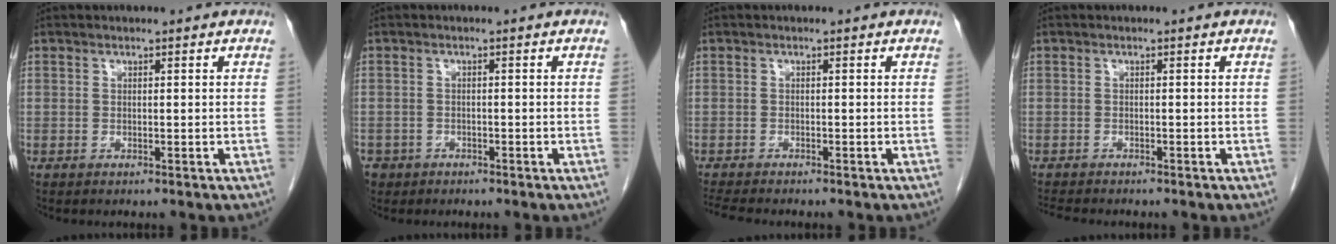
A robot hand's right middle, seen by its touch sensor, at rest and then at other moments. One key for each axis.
{"total": 3.5, "fx": -2.4, "fy": 2.6, "fz": 0.3, "tx": -0.009, "ty": 0.004, "tz": -0.042}
{"total": 4.5, "fx": -4.0, "fy": 0.5, "fz": 1.9, "tx": -0.034, "ty": -0.013, "tz": -0.067}
{"total": 4.1, "fx": -3.7, "fy": 0.8, "fz": 1.6, "tx": -0.025, "ty": -0.010, "tz": -0.058}